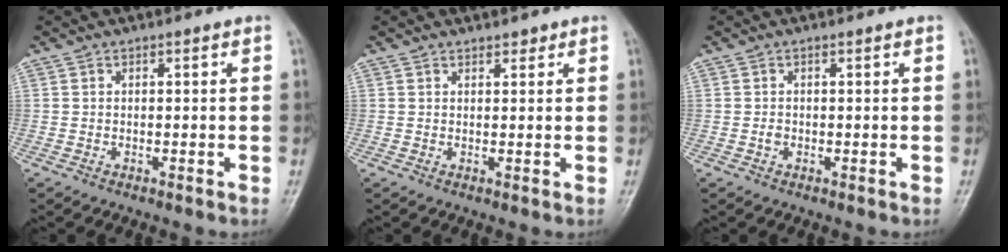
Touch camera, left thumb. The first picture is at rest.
{"total": 1.4, "force": [1.1, 0.7, 0.4], "torque": [0.002, -0.007, 0.013]}
{"total": 0.8, "force": [-0.2, 0.6, 0.5], "torque": [-0.005, 0.001, -0.004]}